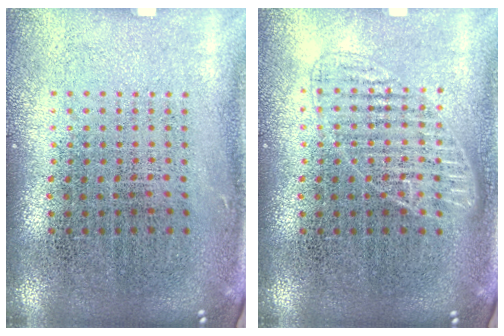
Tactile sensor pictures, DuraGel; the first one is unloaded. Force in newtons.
{"total": 1.8, "press": 1.7, "slide": 0.4}